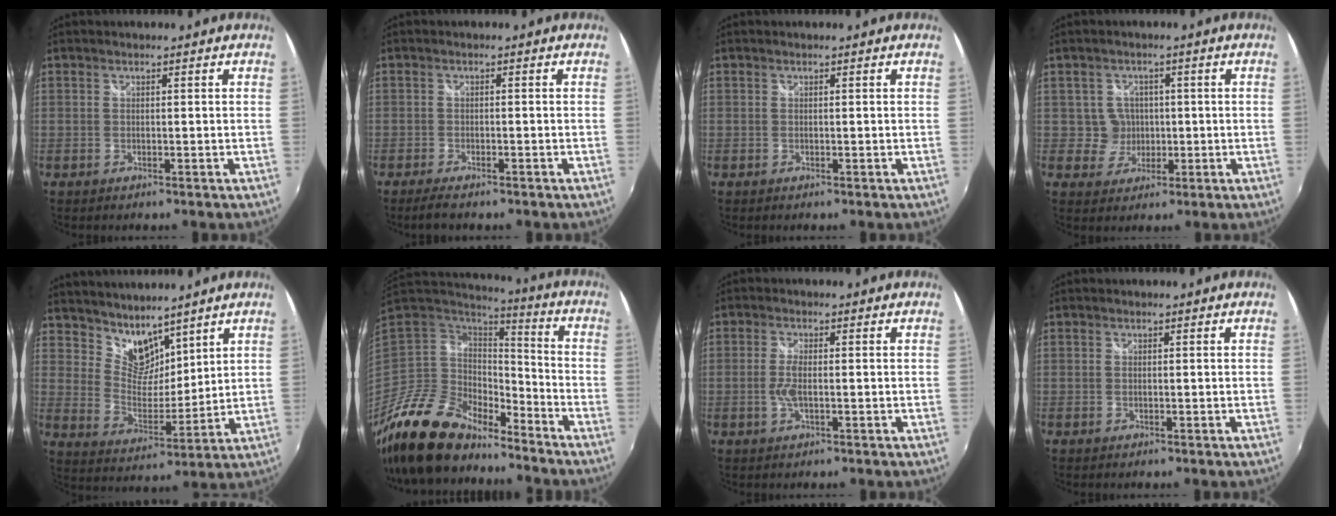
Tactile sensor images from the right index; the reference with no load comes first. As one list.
[{"total": 3.7, "force": [-3.0, 1.0, 2.0], "torque": [-0.049, -0.013, -0.053]}, {"total": 0.0}, {"total": 4.4, "force": [0.1, 4.4, 0.4], "torque": [-0.011, 0.014, 0.006]}, {"total": 9.1, "force": [7.6, 4.2, 2.7], "torque": [-0.043, -0.001, 0.148]}, {"total": 20.2, "force": [-16.0, 7.8, 9.7], "torque": [-0.214, -0.028, -0.291]}, {"total": 3.4, "force": [-0.5, 1.0, 3.2], "torque": [-0.067, -0.003, -0.012]}, {"total": 0.0}]